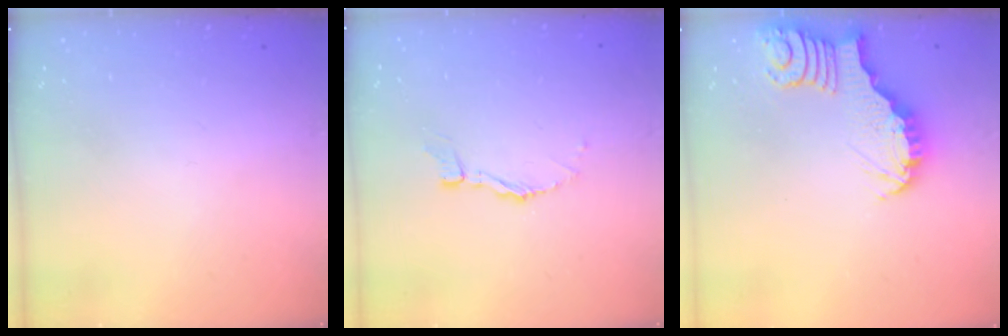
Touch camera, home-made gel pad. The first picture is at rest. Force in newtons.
{"total": 5.1, "press": 5.1, "slide": 0.2}
{"total": 3.2, "press": 3.2, "slide": 0.2}